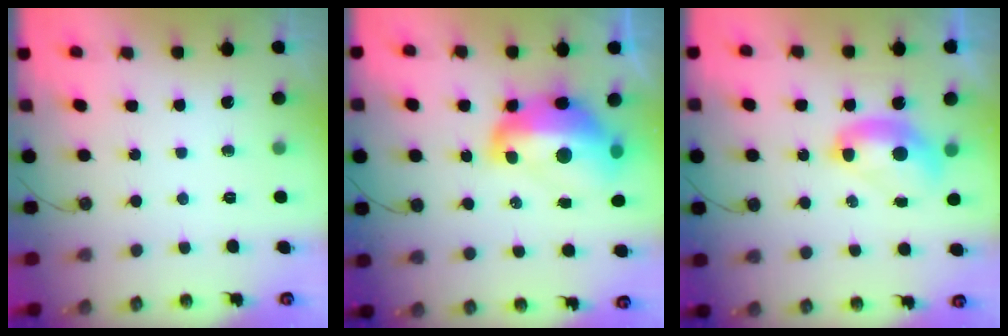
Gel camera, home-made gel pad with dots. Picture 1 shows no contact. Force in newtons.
{"total": 12.1, "press": 12.0, "slide": 1.4}
{"total": 2.7, "press": 2.7, "slide": 0.1}